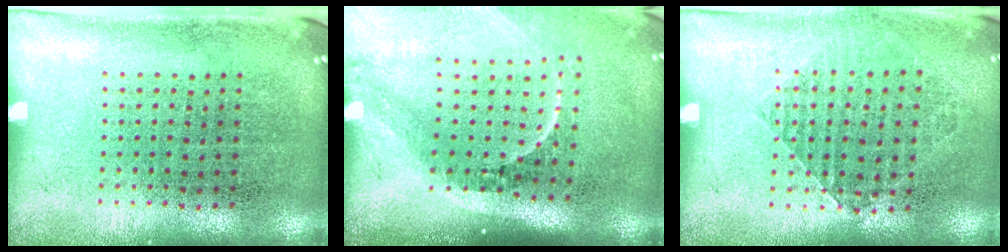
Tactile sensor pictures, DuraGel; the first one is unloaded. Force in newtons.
{"total": 2.3, "press": 1.4, "slide": 1.8}
{"total": 0.9, "press": 0.9, "slide": 0.1}